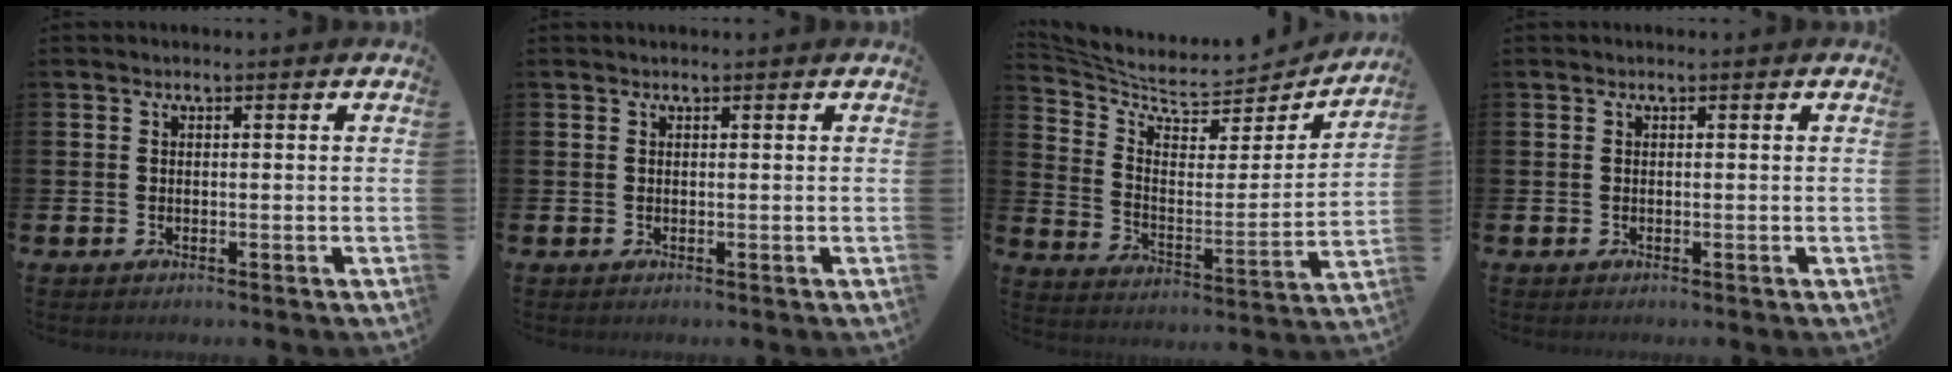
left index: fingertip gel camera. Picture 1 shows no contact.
{"total": 0.0}
{"total": 7.2, "force": [6.4, 2.5, 2.3], "torque": [-0.082, -0.055, 0.107]}
{"total": 0.0}